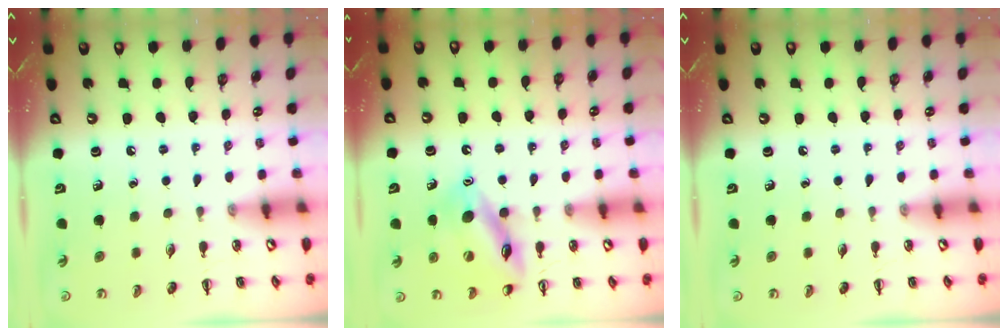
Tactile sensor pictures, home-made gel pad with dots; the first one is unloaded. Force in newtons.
{"total": 13.3, "press": 13.3, "slide": 1.2}
{"total": 0.0}